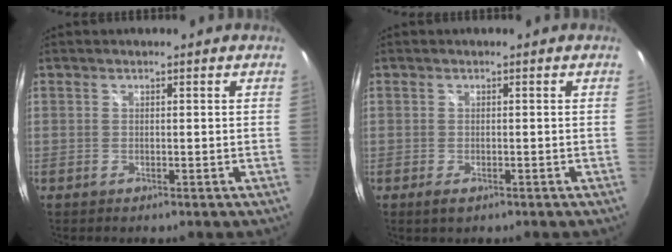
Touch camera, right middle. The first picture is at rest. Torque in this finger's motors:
{"motor_torque": [0.68, -0.64, 0.03, 0.03]}